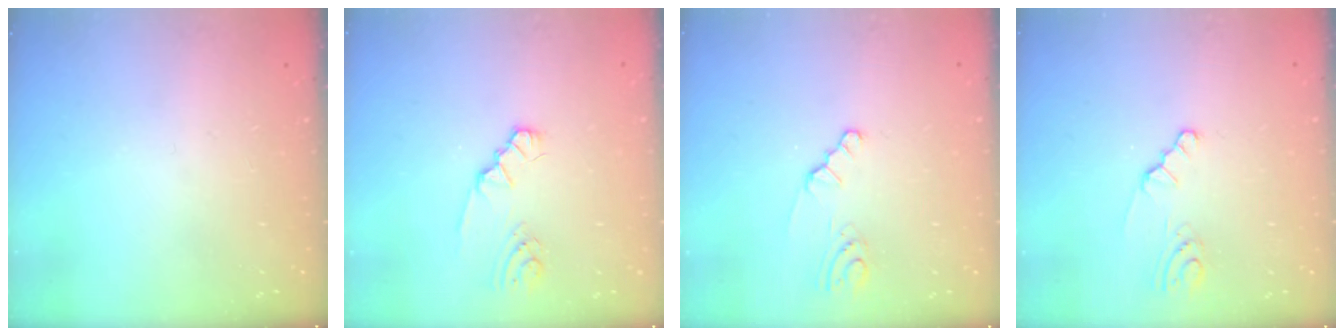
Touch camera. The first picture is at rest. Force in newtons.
{"total": 2.1, "press": 2.1, "slide": 0.3}
{"total": 2.1, "press": 2.1, "slide": 0.3}
{"total": 2.1, "press": 2.1, "slide": 0.3}